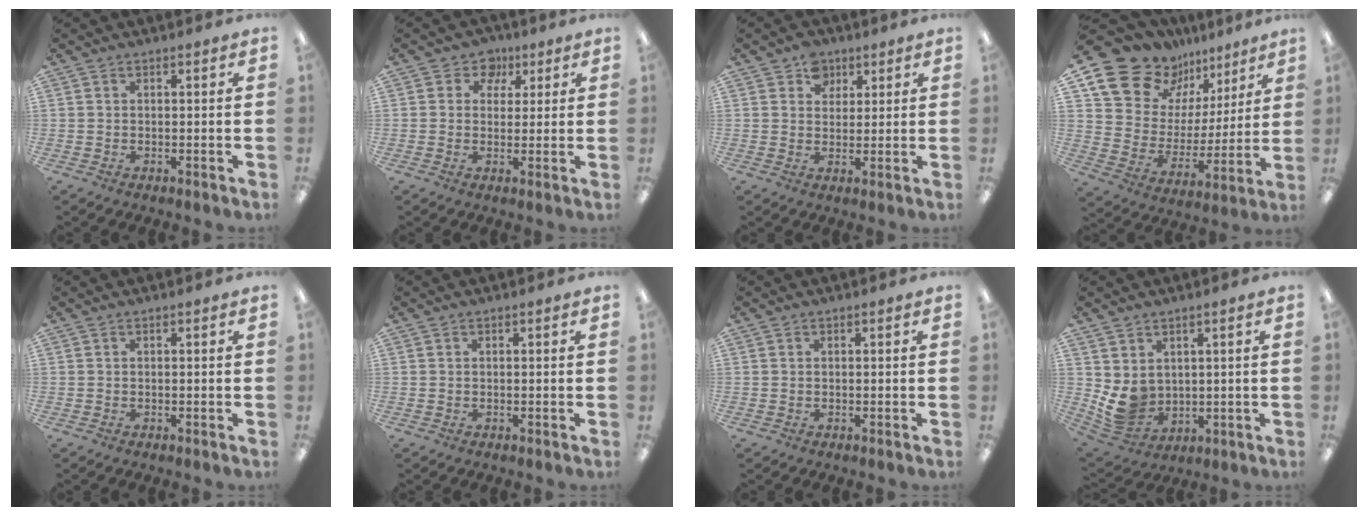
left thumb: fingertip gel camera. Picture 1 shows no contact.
{"total": 5.4, "force": [2.7, 4.4, 1.3], "torque": [-0.021, -0.010, 0.046]}
{"total": 5.9, "force": [3.6, 4.5, 1.5], "torque": [-0.014, -0.008, 0.062]}
{"total": 16.4, "force": [12.9, 9.5, 3.7], "torque": [-0.095, -0.100, 0.241]}
{"total": 0.0}
{"total": 0.0}
{"total": 0.0}
{"total": 7.7, "force": [2.2, 6.4, 3.8], "torque": [-0.098, -0.017, 0.049]}